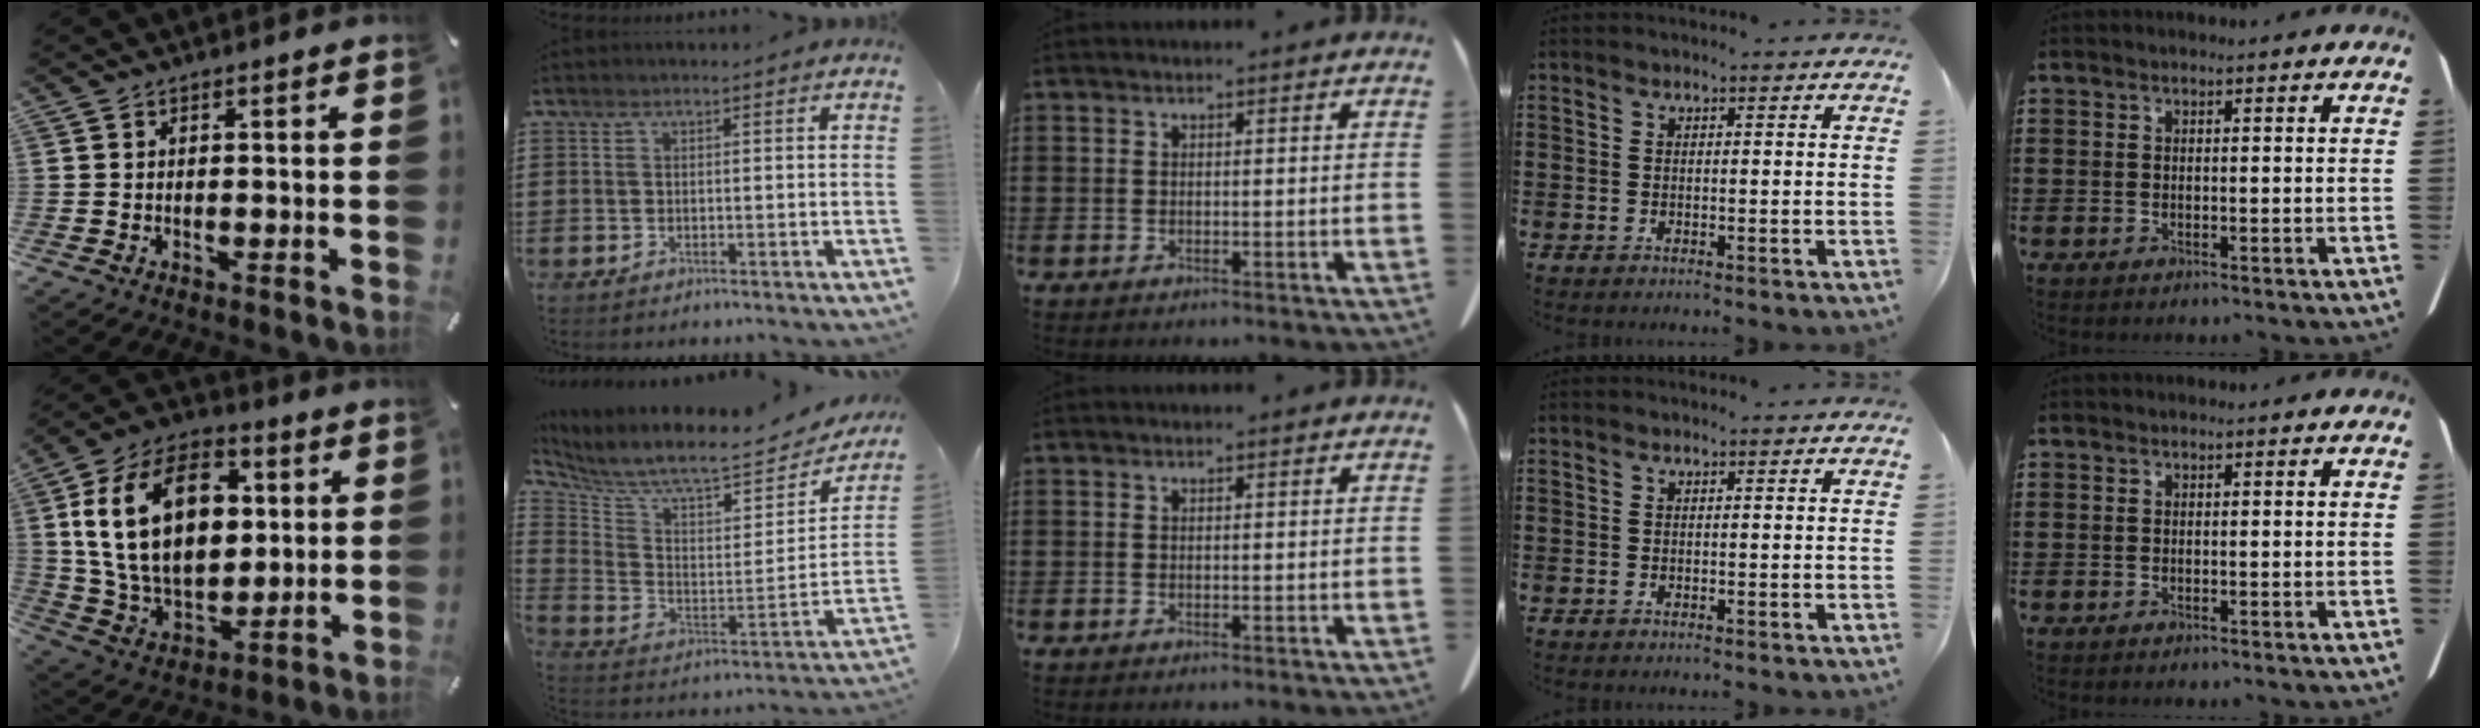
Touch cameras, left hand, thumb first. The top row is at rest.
{"thumb": {"total": 22.8, "force": [4.4, 15.6, 16.0], "torque": [-0.316, 0.000, 0.071]}, "index": {"total": 6.9, "force": [6.3, 0.4, 2.8], "torque": [-0.091, -0.063, 0.103]}}